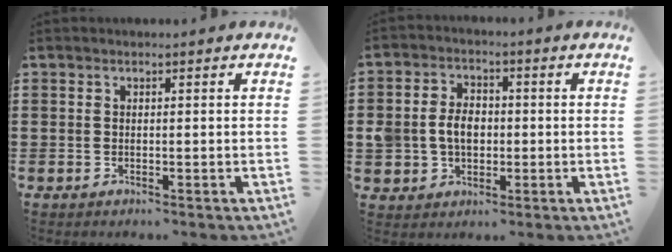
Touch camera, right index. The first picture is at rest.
{"total": 5.6, "force": [-0.5, 4.4, 3.5], "torque": [-0.072, 0.007, -0.014]}